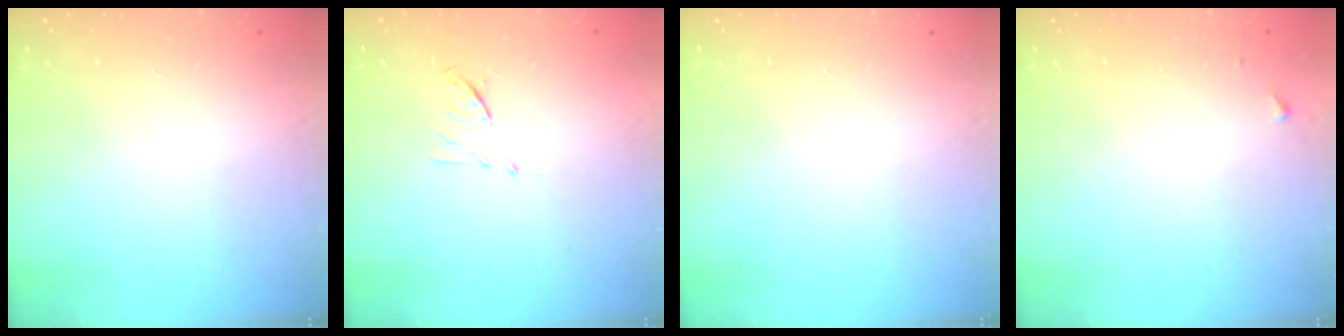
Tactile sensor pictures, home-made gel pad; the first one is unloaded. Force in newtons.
{"total": 6.6, "press": 6.5, "slide": 0.9}
{"total": 0.0}
{"total": 3.3, "press": 3.3, "slide": 0.4}